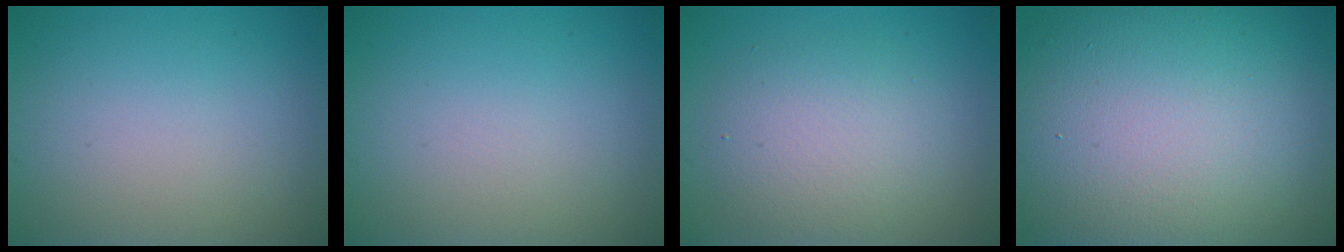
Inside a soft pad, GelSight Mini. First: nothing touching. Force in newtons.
{"total": 0.0}
{"total": 4.4, "press": 4.4, "slide": 0.3}
{"total": 18.4, "press": 18.4, "slide": 0.8}